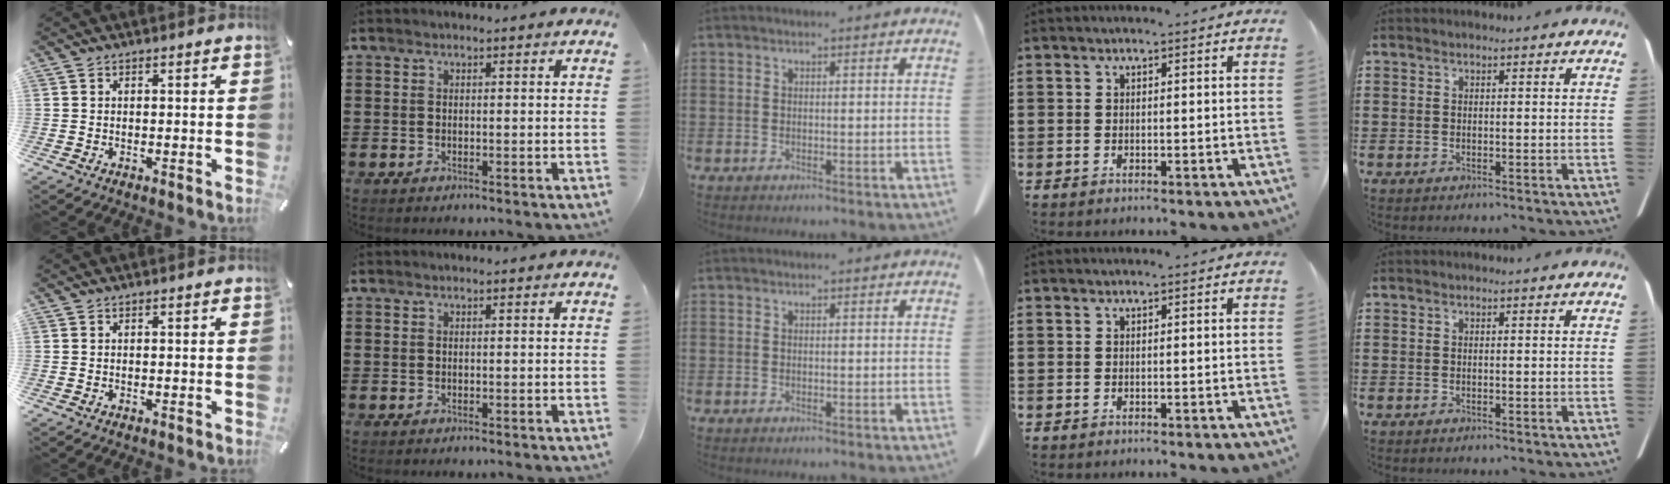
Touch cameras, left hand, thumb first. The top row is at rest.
{}